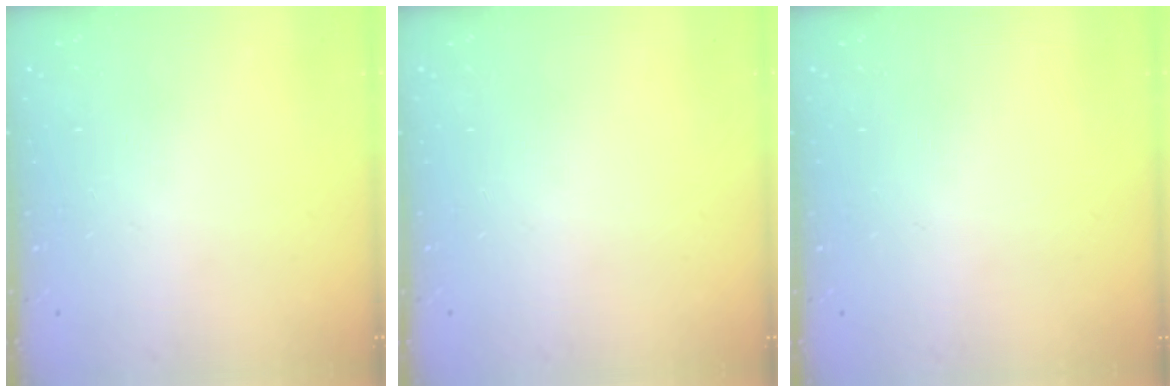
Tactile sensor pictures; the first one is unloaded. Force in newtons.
{"total": 0.0}
{"total": 0.0}